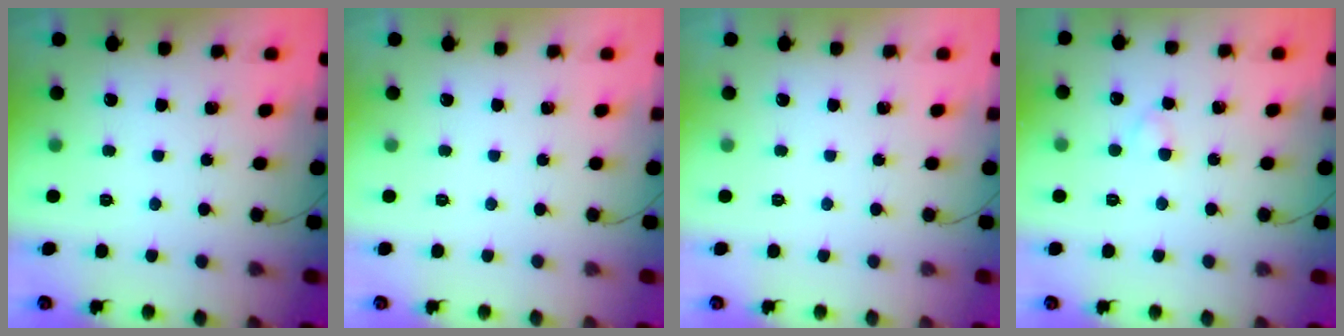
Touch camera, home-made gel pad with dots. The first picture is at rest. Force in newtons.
{"total": 0.0}
{"total": 0.0}
{"total": 2.2, "press": 1.9, "slide": 1.1}